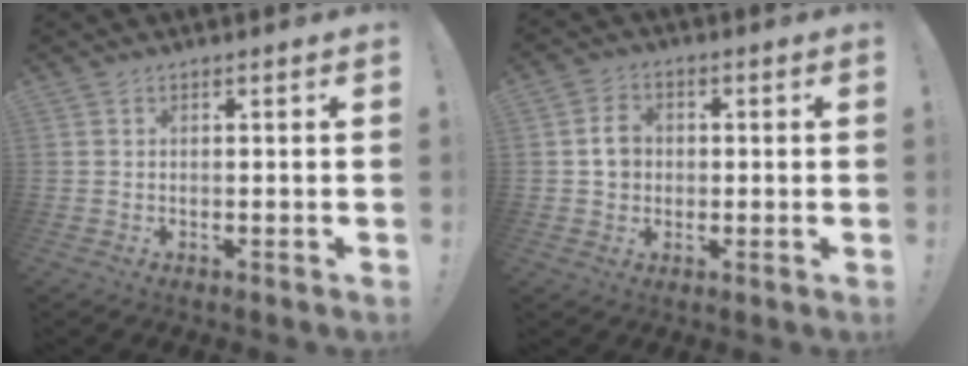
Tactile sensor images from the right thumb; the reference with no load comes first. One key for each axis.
{"total": 6.2, "fx": 0.4, "fy": 5.5, "fz": 3.0, "tx": -0.039, "ty": 0.011, "tz": 0.009}